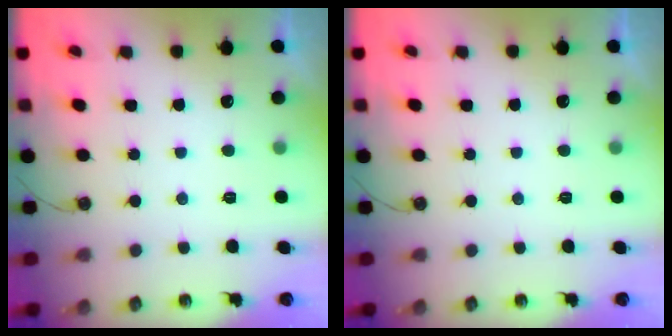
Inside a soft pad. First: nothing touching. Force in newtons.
{"total": 0.0}